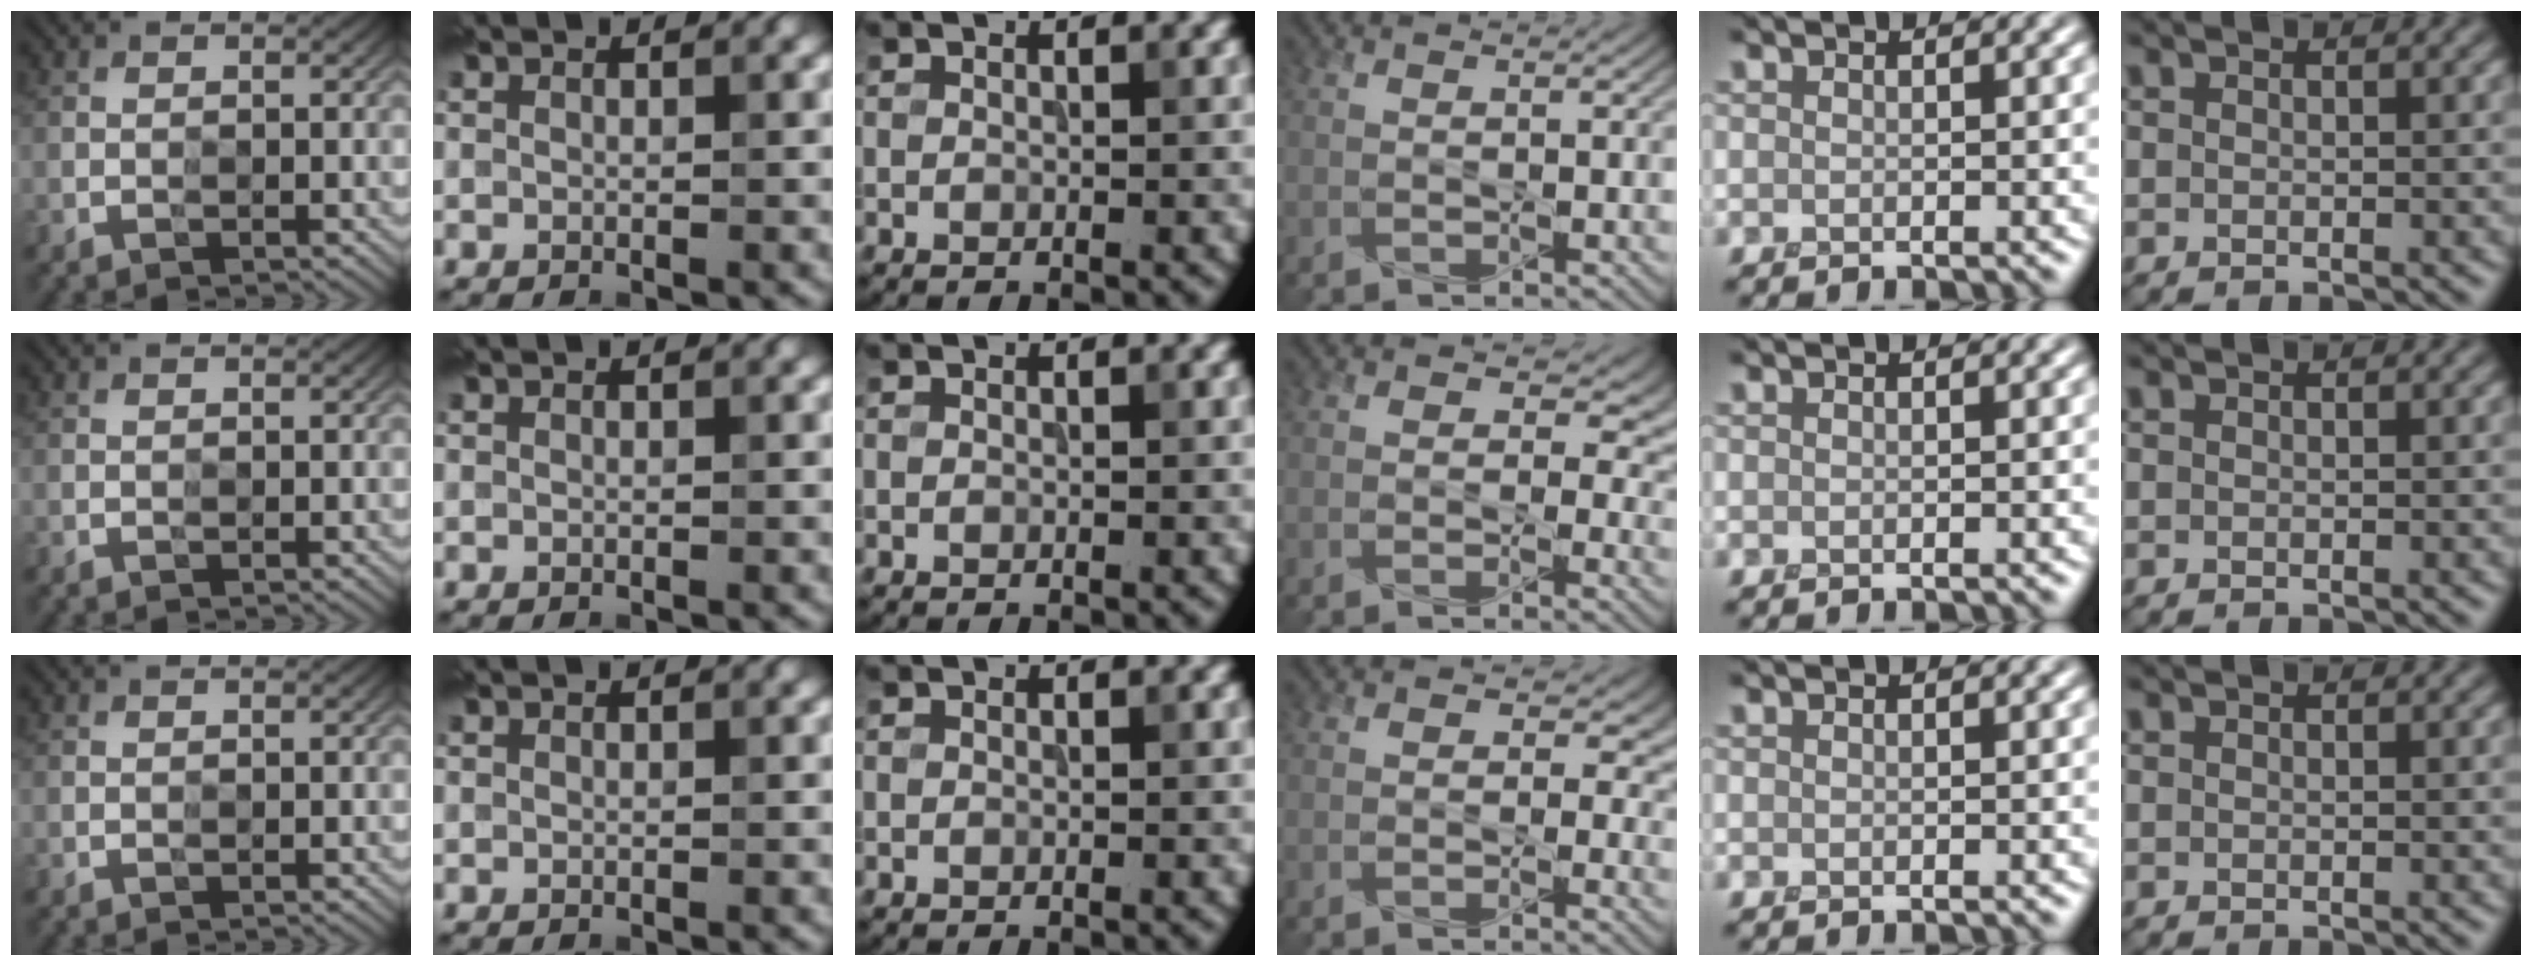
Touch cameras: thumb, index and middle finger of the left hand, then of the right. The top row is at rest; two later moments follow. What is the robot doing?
{"motion": "press", "object": "syringe"}